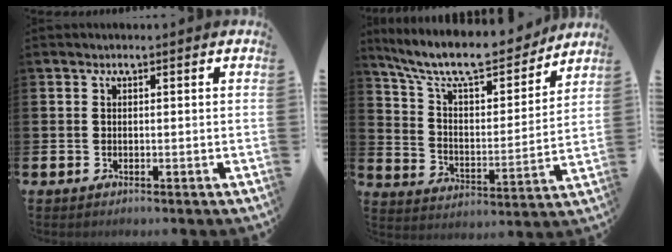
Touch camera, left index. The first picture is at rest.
{"total": 10.8, "force": [9.7, 2.7, 4.1], "torque": [-0.115, -0.064, 0.165]}